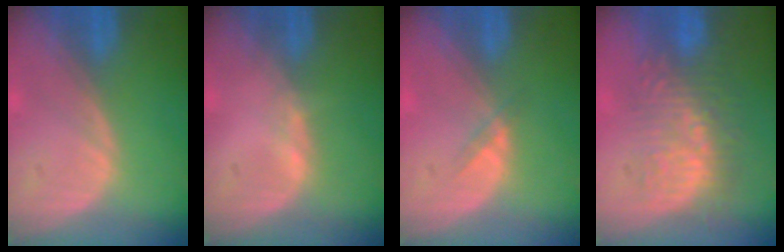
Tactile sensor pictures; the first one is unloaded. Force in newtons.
{"total": 0.6, "press": 0.5, "slide": 0.3}
{"total": 1.4, "press": 1.1, "slide": 0.8}
{"total": 9.1, "press": 8.6, "slide": 2.8}